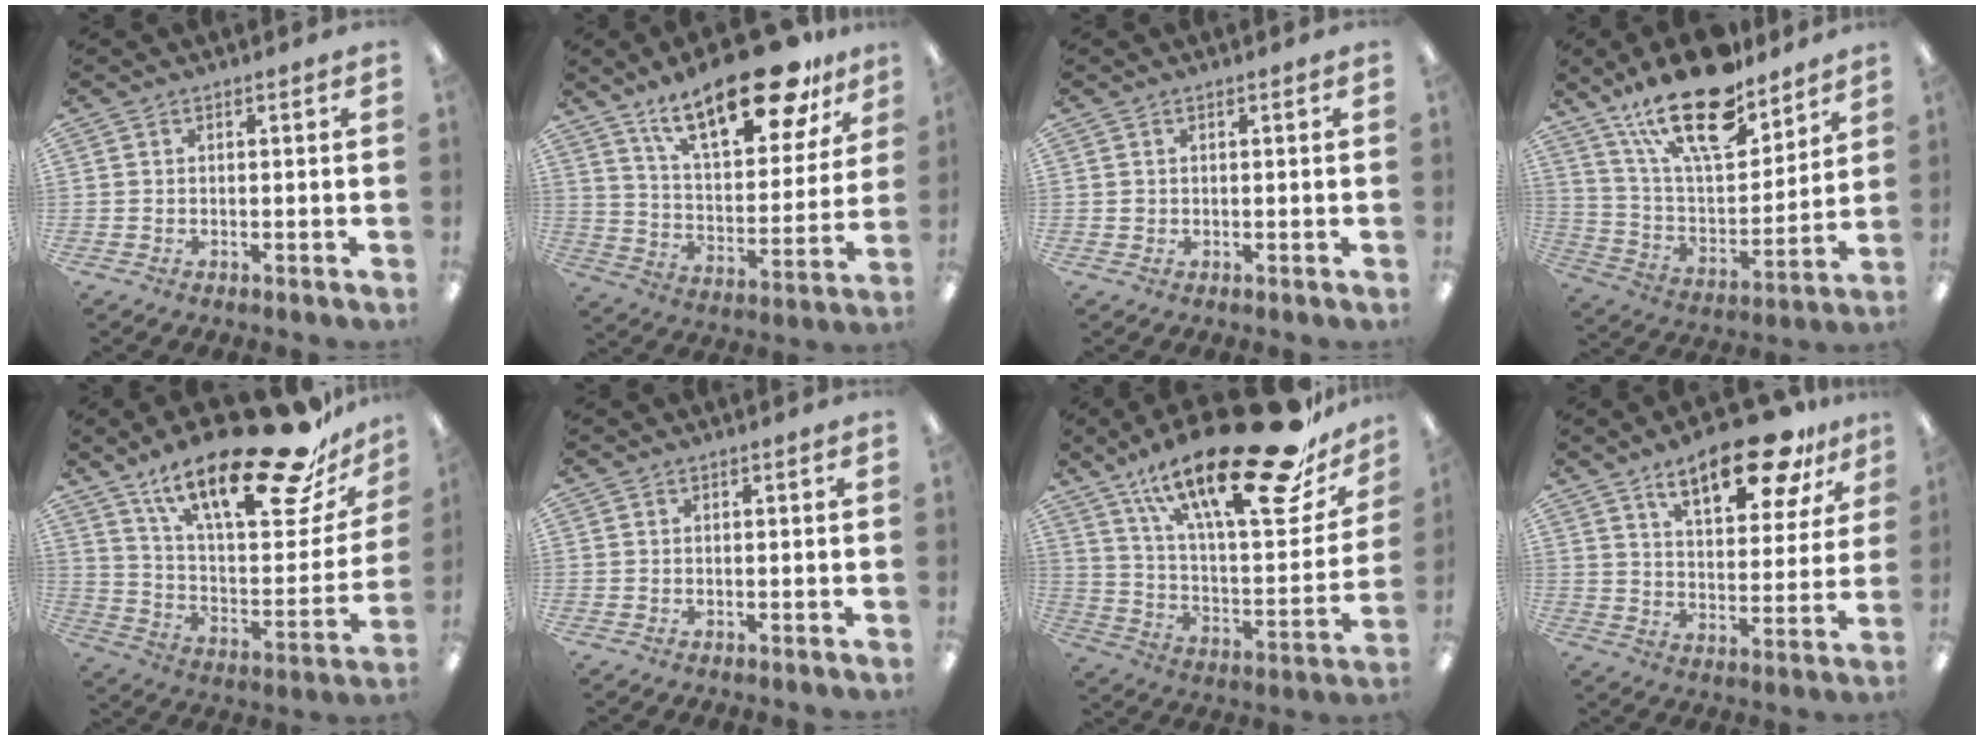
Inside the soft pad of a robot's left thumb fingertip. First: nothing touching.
{"total": 24.0, "force": [16.4, 8.8, 15.1], "torque": [-0.236, -0.094, 0.275]}
{"total": 0.7, "force": [0.2, 0.6, 0.2], "torque": [-0.006, 0.003, 0.004]}
{"total": 23.2, "force": [16.0, 9.2, 14.0], "torque": [-0.251, -0.092, 0.279]}
{"total": 26.8, "force": [19.0, 7.5, 17.3], "torque": [-0.259, -0.127, 0.311]}
{"total": 0.0}
{"total": 29.6, "force": [19.4, 8.4, 20.8], "torque": [-0.320, -0.122, 0.318]}
{"total": 17.8, "force": [11.9, 6.7, 11.5], "torque": [-0.163, -0.062, 0.192]}